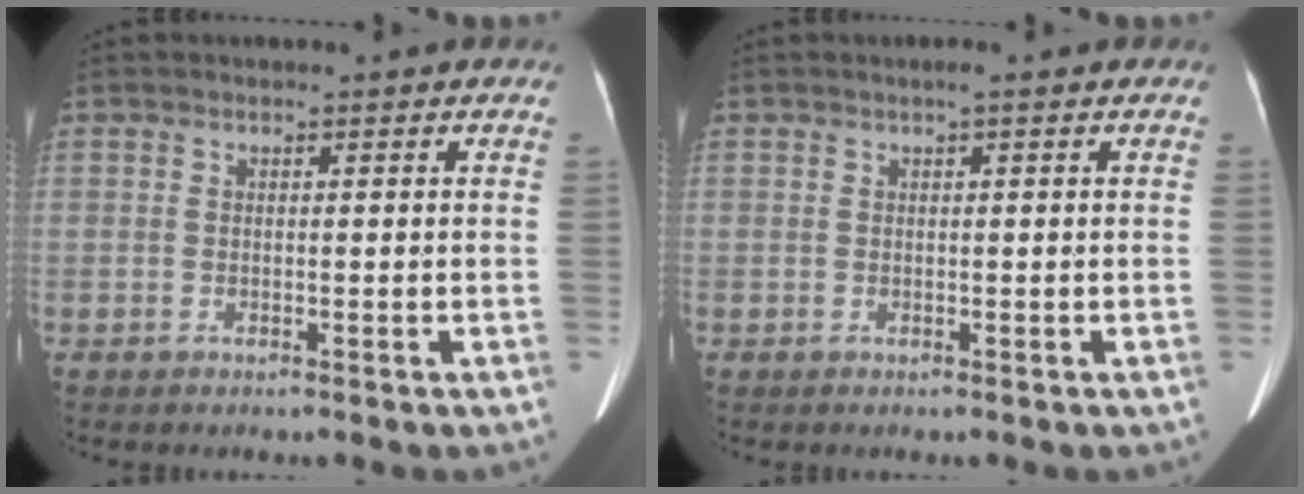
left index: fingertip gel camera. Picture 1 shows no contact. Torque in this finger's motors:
{"motor_torque": [0.00, -0.07, -0.03, -0.02]}